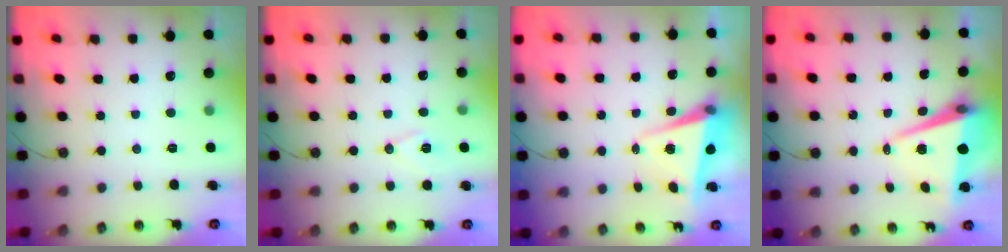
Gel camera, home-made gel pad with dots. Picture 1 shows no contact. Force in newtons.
{"total": 7.9, "press": 7.0, "slide": 3.7}
{"total": 5.3, "press": 5.0, "slide": 1.8}
{"total": 8.9, "press": 8.3, "slide": 3.3}